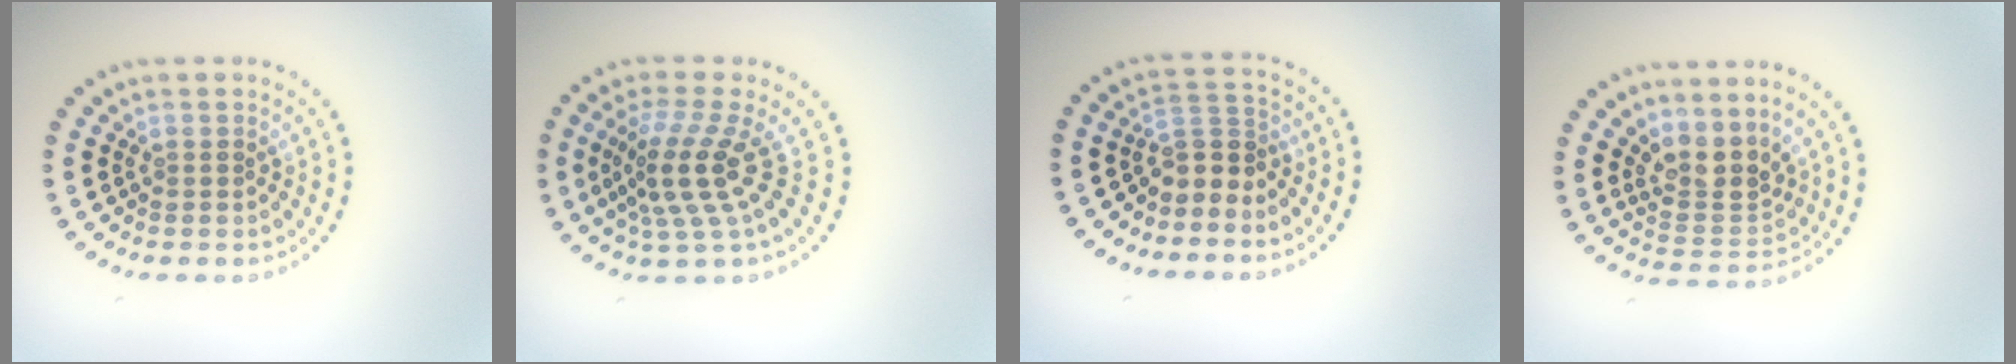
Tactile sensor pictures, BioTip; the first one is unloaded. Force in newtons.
{"total": 4.3, "press": 3.0, "slide": 3.1}
{"total": 2.6, "press": 1.8, "slide": 1.8}
{"total": 3.2, "press": 2.4, "slide": 2.1}